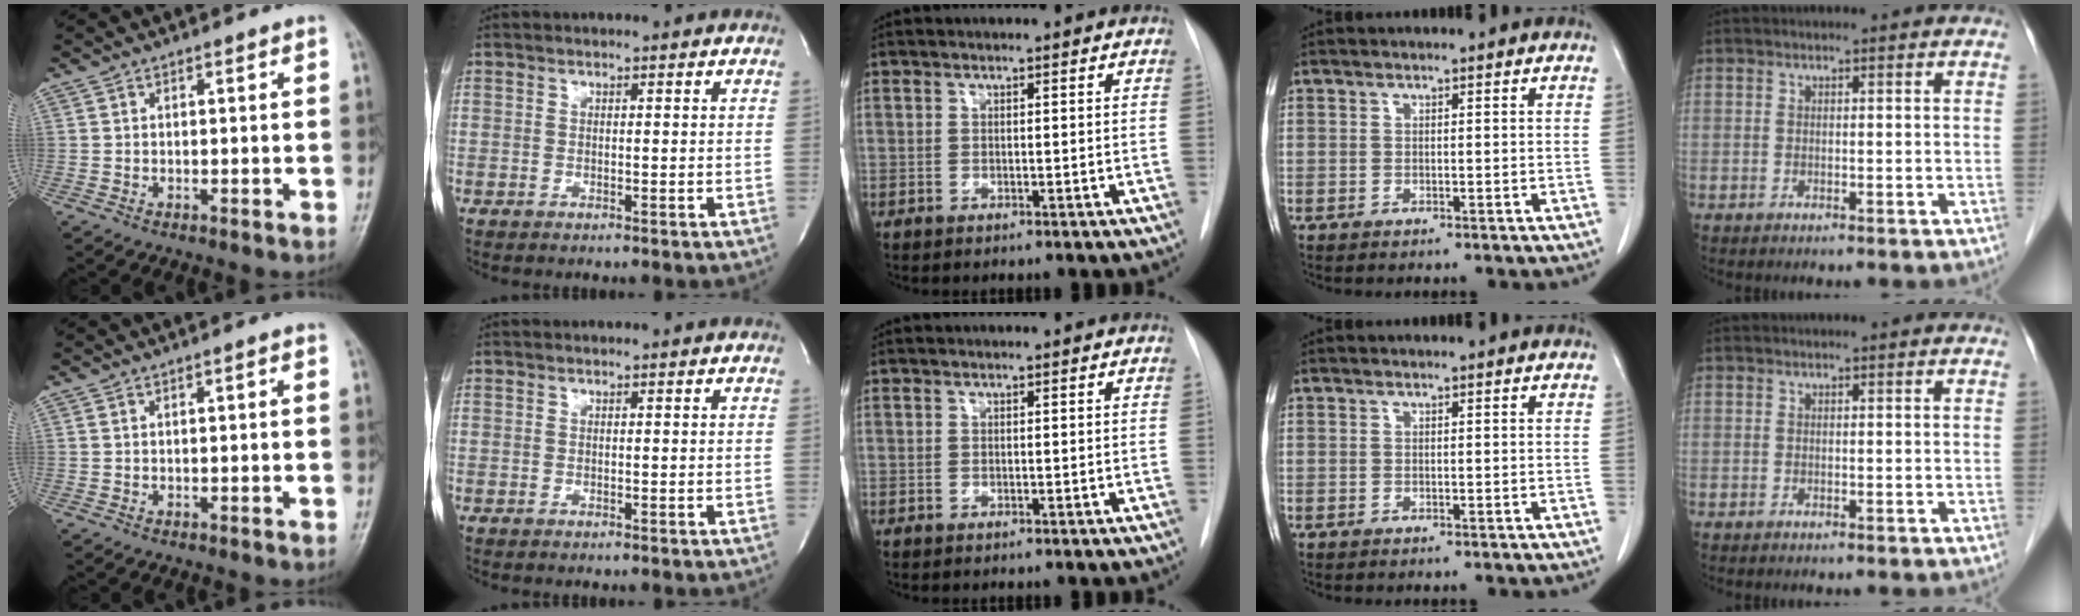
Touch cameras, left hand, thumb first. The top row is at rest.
{"thumb": {"total": 0.5, "force": [-0.1, 0.2, 0.5], "torque": [-0.004, 0.008, -0.001]}}